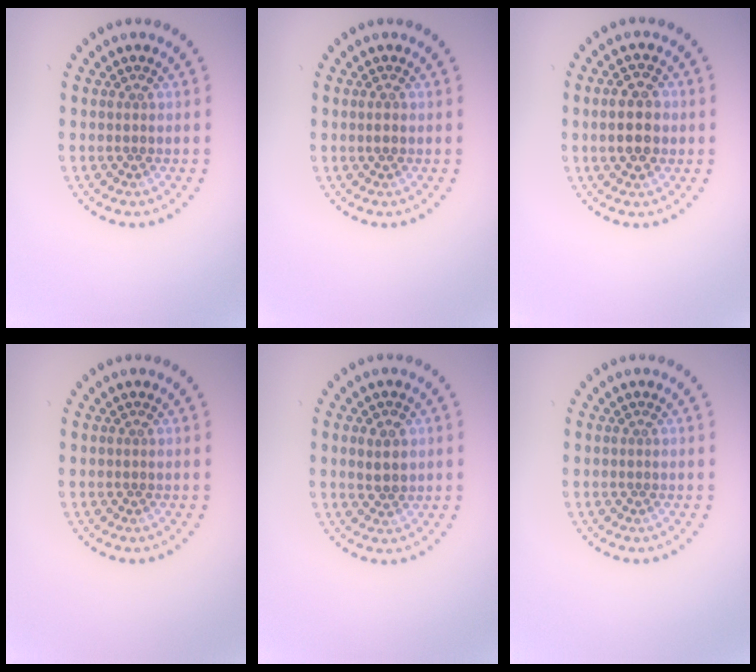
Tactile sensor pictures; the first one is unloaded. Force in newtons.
{"total": 1.1, "press": 1.1, "slide": 0.1}
{"total": 4.5, "press": 4.5, "slide": 0.3}
{"total": 0.0}
{"total": 1.9, "press": 1.8, "slide": 0.2}
{"total": 0.0}